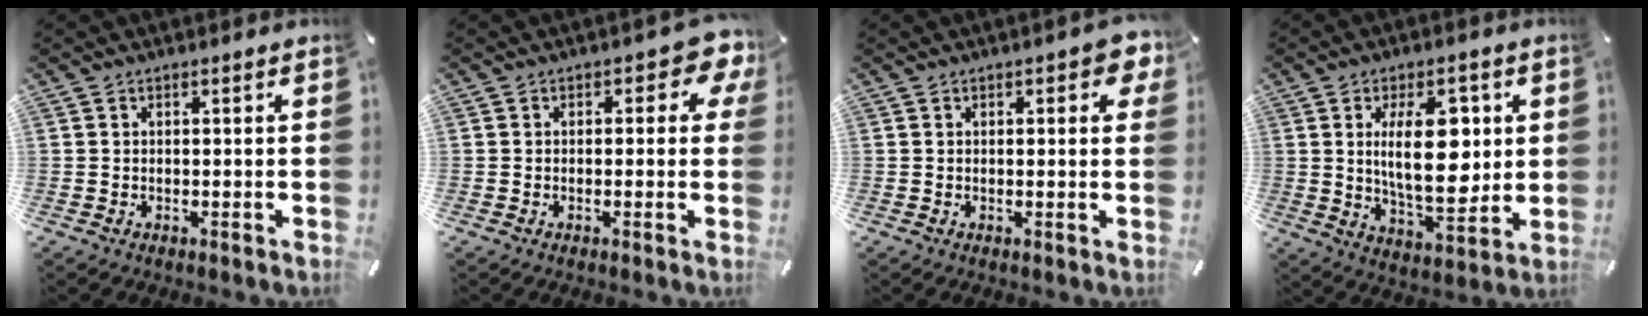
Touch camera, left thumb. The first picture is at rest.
{"total": 5.6, "force": [1.8, 3.0, 4.4], "torque": [-0.048, -0.004, 0.024]}
{"total": 4.0, "force": [1.4, 1.7, 3.3], "torque": [-0.045, -0.001, 0.019]}
{"total": 16.5, "force": [3.1, 8.5, 13.8], "torque": [-0.226, -0.010, 0.044]}